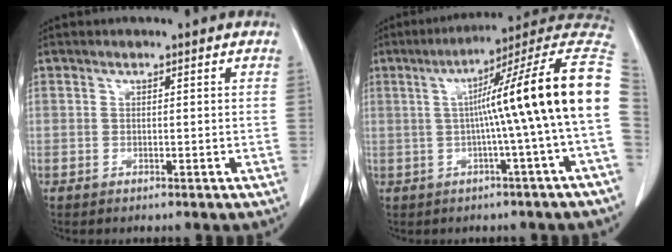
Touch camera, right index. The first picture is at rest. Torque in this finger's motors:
{"motor_torque": [2.14, 0.00, 0.69, 0.21]}